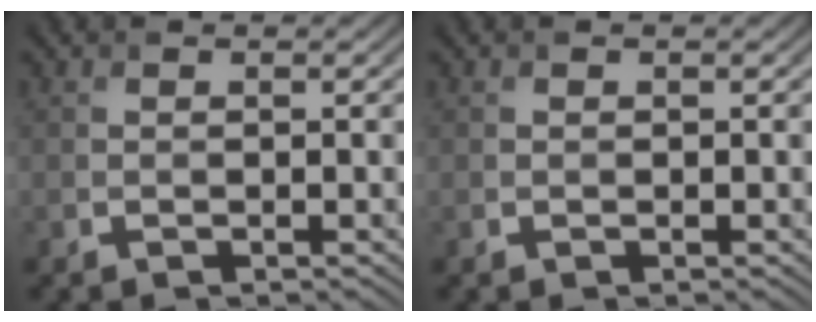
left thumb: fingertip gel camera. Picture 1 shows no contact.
{"total": 0.0}